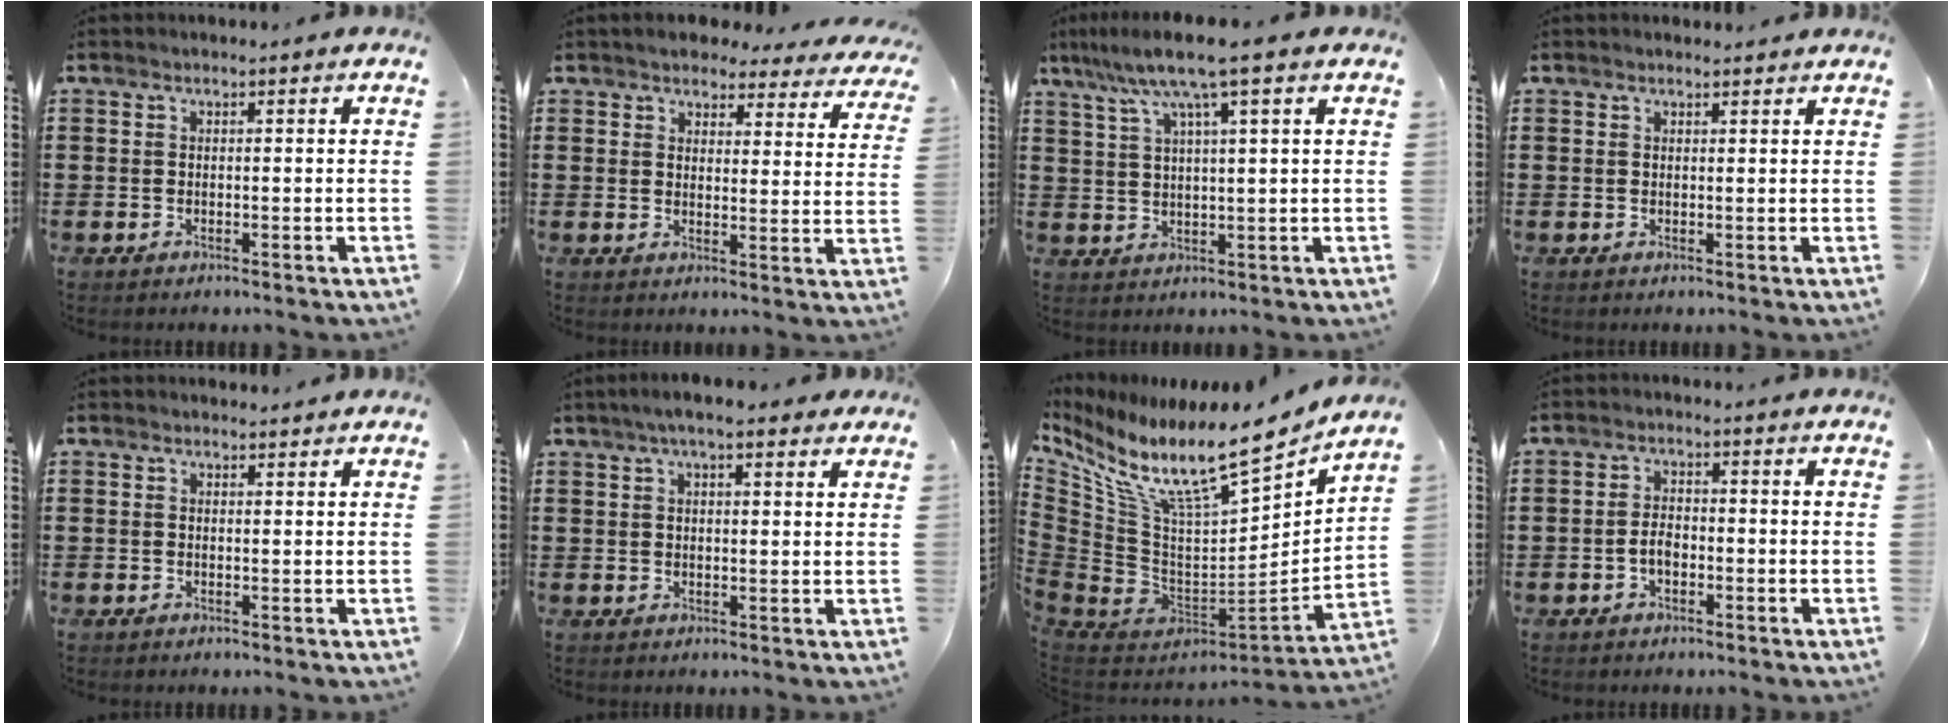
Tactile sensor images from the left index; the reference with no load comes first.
{"total": 4.1, "force": [4.0, 0.6, 0.7], "torque": [-0.027, -0.023, 0.068]}
{"total": 7.6, "force": [4.6, 0.1, 6.0], "torque": [-0.129, -0.004, 0.077]}
{"total": 1.0, "force": [0.9, 0.2, 0.2], "torque": [-0.006, 0.000, 0.018]}
{"total": 0.8, "force": [0.7, 0.4, -0.1], "torque": [-0.002, 0.002, 0.014]}
{"total": 4.8, "force": [3.3, 1.1, 3.2], "torque": [-0.069, 0.007, 0.059]}
{"total": 12.8, "force": [9.6, 2.9, 7.9], "torque": [-0.159, -0.084, 0.156]}
{"total": 2.6, "force": [-1.0, 1.4, 2.0], "torque": [-0.055, -0.001, -0.024]}